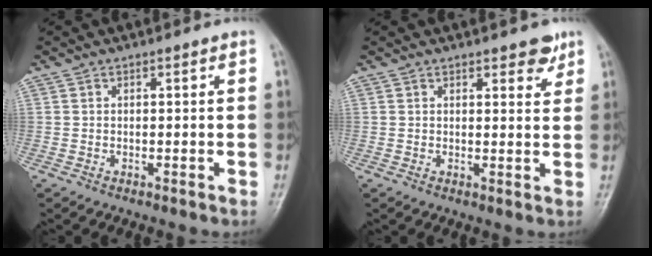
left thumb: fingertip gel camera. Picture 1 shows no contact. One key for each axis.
{"total": 2.8, "fx": 2.0, "fy": 1.1, "fz": 1.6, "tx": -0.008, "ty": -0.011, "tz": 0.025}